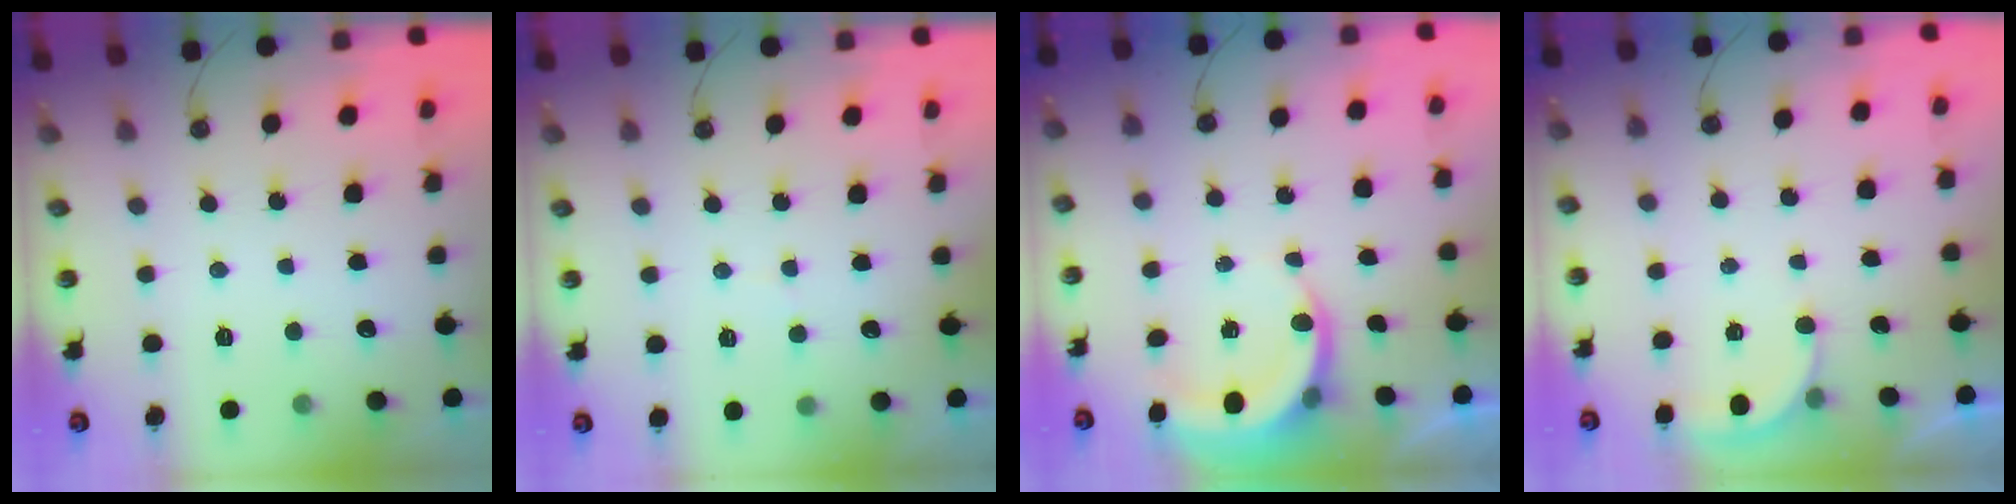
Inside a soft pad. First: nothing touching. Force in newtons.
{"total": 2.6, "press": 2.4, "slide": 0.9}
{"total": 4.5, "press": 4.5, "slide": 0.5}
{"total": 2.0, "press": 2.0, "slide": 0.1}